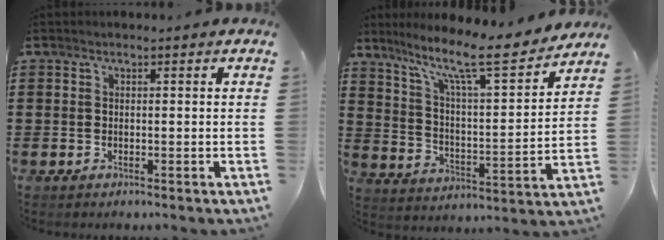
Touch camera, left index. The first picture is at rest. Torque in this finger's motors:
{"motor_torque": [2.14, 0.00, 0.53, 0.21]}